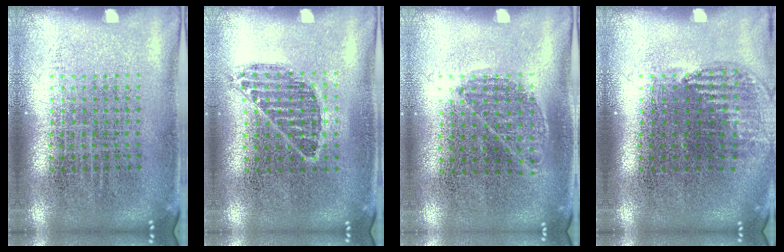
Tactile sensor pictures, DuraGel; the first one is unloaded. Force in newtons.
{"total": 0.7, "press": 0.7, "slide": 0.2}
{"total": 0.9, "press": 0.7, "slide": 0.6}
{"total": 1.0, "press": 0.9, "slide": 0.5}